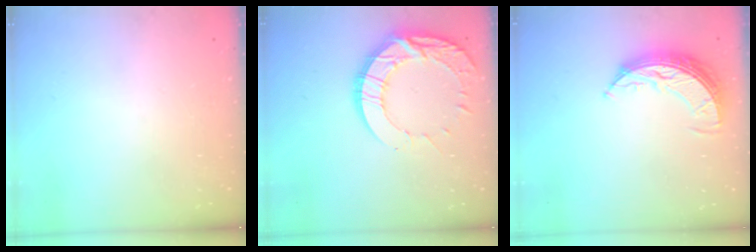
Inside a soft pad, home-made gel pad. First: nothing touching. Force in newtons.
{"total": 15.2, "press": 15.2, "slide": 1.2}
{"total": 8.9, "press": 8.9, "slide": 0.5}